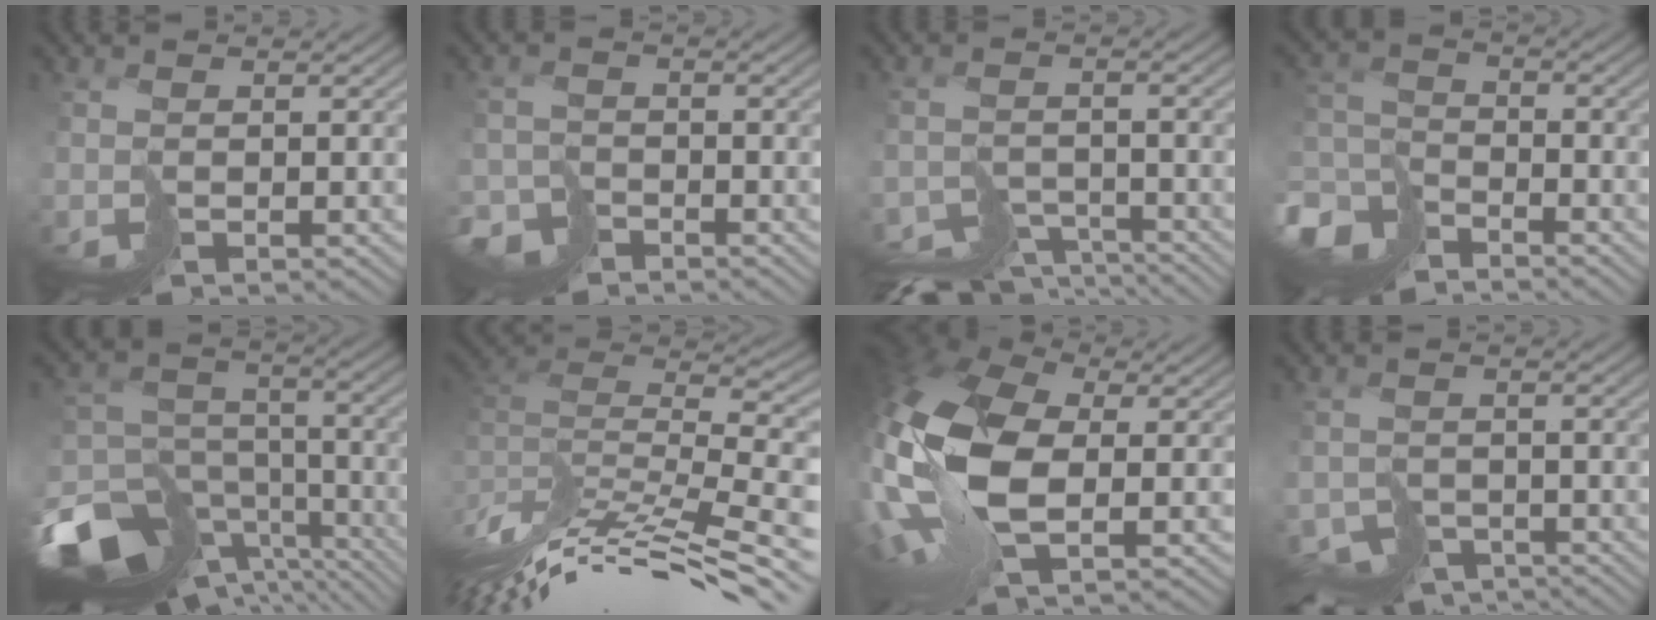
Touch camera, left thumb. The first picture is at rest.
{"total": 4.2, "force": [-3.6, 1.9, 0.9], "torque": [-0.009, -0.001, -0.080]}
{"total": 6.8, "force": [-6.2, 2.0, 1.8], "torque": [-0.019, -0.012, -0.098]}
{"total": 9.3, "force": [-7.0, 4.5, 4.0], "torque": [-0.098, -0.010, -0.155]}
{"total": 18.0, "force": [-11.8, 10.5, 8.6], "torque": [-0.210, -0.027, -0.160]}
{"total": 13.9, "force": [-3.5, 4.0, 12.8], "torque": [-0.237, 0.020, -0.053]}
{"total": 16.7, "force": [0.5, 9.0, 14.1], "torque": [-0.337, -0.015, 0.013]}
{"total": 5.0, "force": [-4.4, 2.4, 0.8], "torque": [0.000, -0.015, -0.071]}